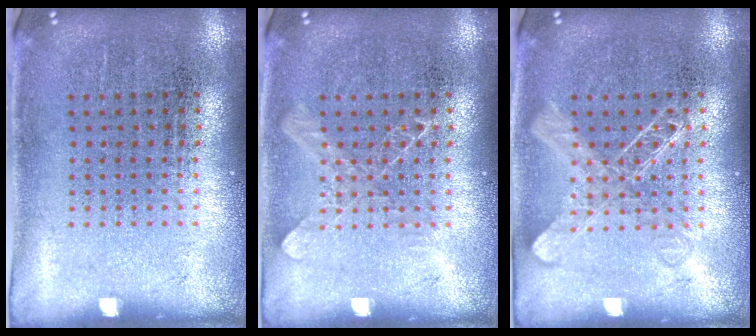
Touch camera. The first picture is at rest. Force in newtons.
{"total": 1.1, "press": 1.1, "slide": 0.2}
{"total": 2.0, "press": 1.9, "slide": 0.3}